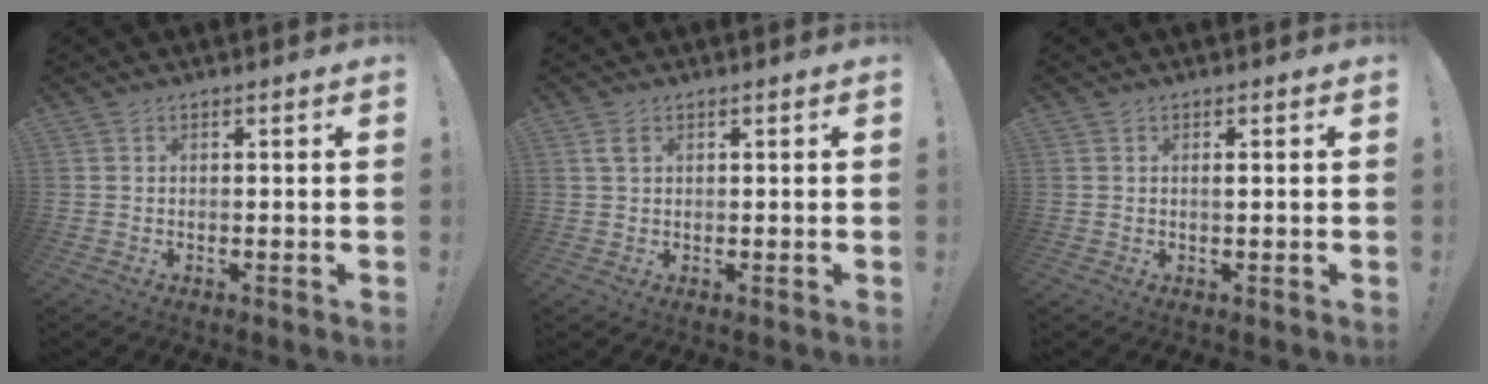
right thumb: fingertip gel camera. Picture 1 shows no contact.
{"total": 2.2, "force": [1.0, 1.3, 1.5], "torque": [-0.023, 0.001, 0.017]}
{"total": 0.8, "force": [0.2, -0.1, 0.7], "torque": [-0.008, -0.004, 0.001]}